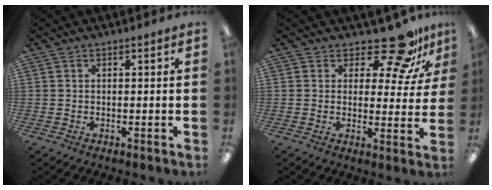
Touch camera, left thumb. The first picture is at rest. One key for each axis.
{"total": 12.3, "fx": 9.5, "fy": 4.6, "fz": 6.3, "tx": -0.084, "ty": -0.066, "tz": 0.166}